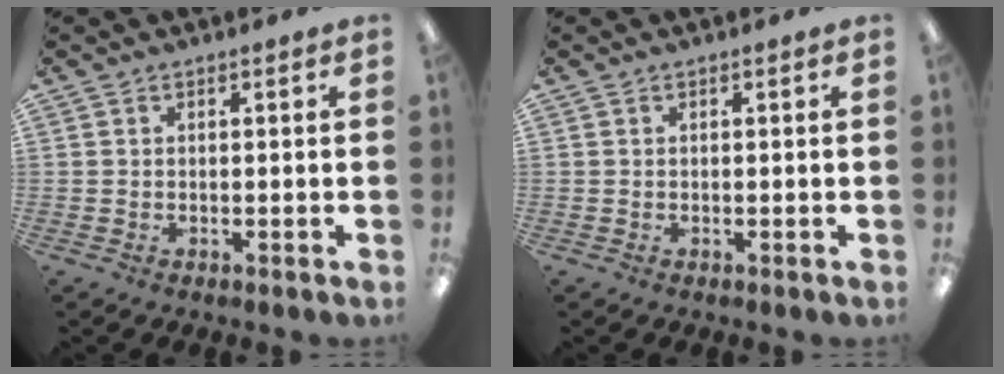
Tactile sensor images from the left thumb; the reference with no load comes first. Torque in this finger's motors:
{"motor_torque": [0.00, 0.01, 0.00, 0.00, 0.00]}